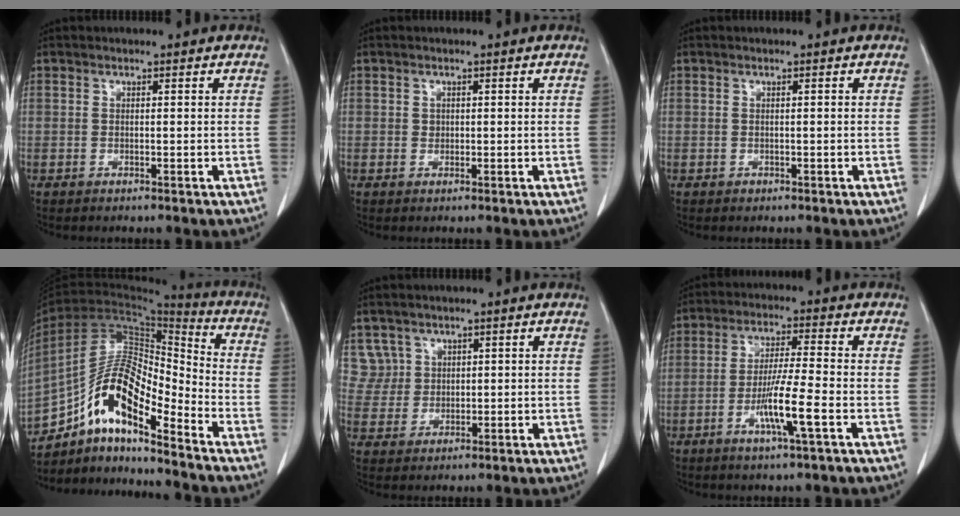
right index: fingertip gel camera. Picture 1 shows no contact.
{"total": 0.8, "force": [0.2, 0.7, 0.2], "torque": [0.001, 0.001, 0.003]}
{"total": 0.0}
{"total": 14.1, "force": [-9.7, 3.6, 9.6], "torque": [-0.177, 0.036, -0.172]}
{"total": 4.2, "force": [2.4, 3.4, -0.7], "torque": [0.029, 0.007, 0.048]}
{"total": 7.8, "force": [-2.9, -0.3, 7.2], "torque": [-0.133, -0.009, -0.054]}